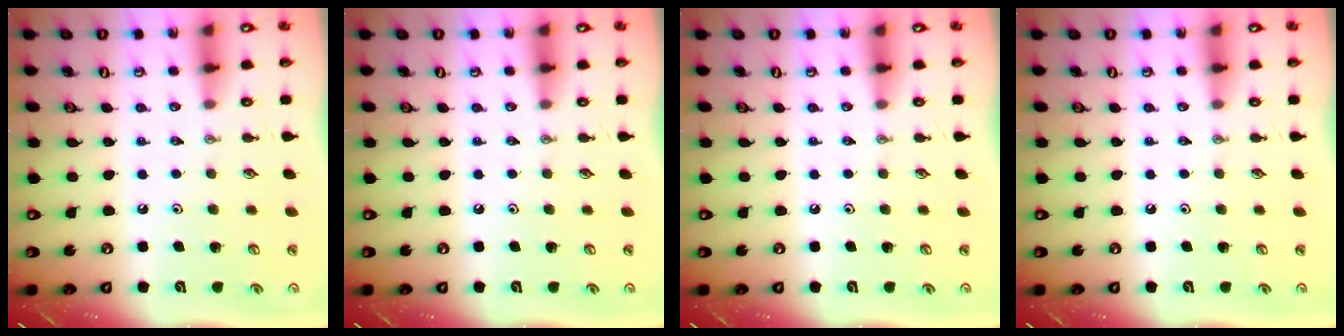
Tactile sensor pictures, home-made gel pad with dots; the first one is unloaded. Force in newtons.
{"total": 0.0}
{"total": 0.0}
{"total": 0.0}